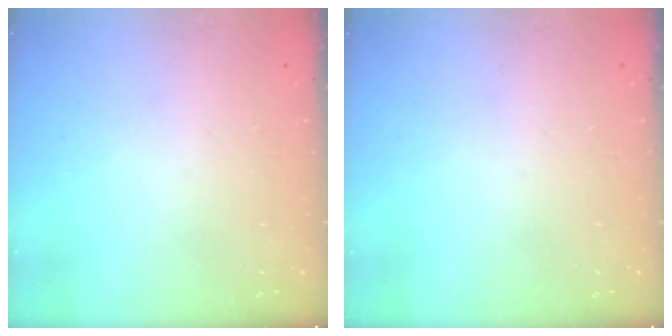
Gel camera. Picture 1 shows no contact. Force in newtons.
{"total": 0.0}